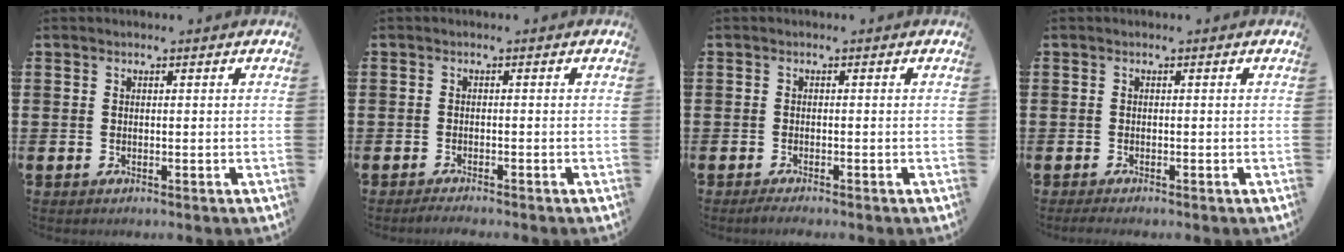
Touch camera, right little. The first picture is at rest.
{"total": 1.0, "force": [-1.0, 0.0, 0.4], "torque": [-0.007, -0.002, -0.019]}
{"total": 0.9, "force": [-0.7, 0.0, 0.5], "torque": [-0.009, -0.002, -0.014]}
{"total": 0.8, "force": [-0.6, 0.1, 0.5], "torque": [-0.009, -0.001, -0.012]}